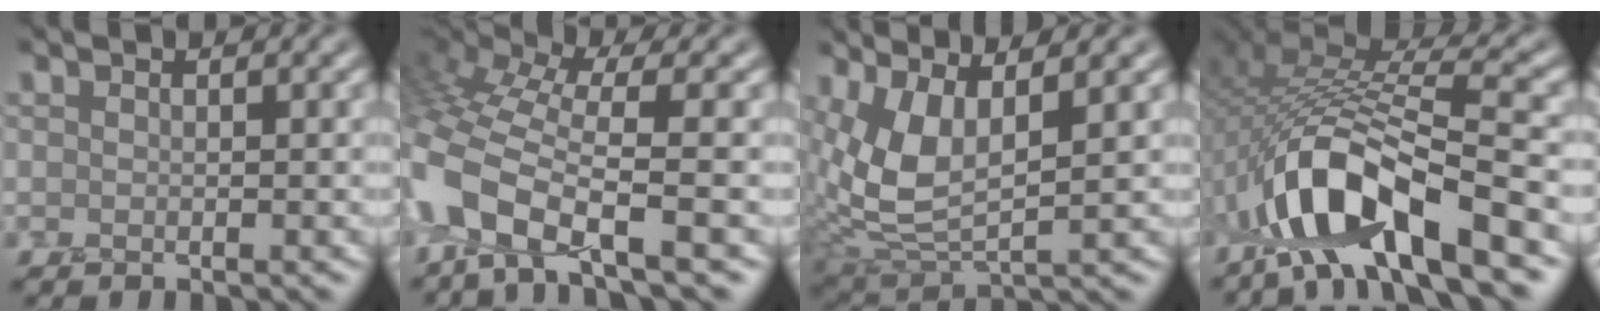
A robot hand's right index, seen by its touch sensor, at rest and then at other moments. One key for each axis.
{"total": 8.0, "fx": -3.4, "fy": 2.8, "fz": 6.6, "tx": -0.146, "ty": 0.007, "tz": -0.088}
{"total": 6.0, "fx": 1.6, "fy": 2.5, "fz": 5.2, "tx": -0.130, "ty": -0.006, "tz": 0.033}
{"total": 11.8, "fx": -5.7, "fy": 3.6, "fz": 9.7, "tx": -0.184, "ty": 0.015, "tz": -0.108}